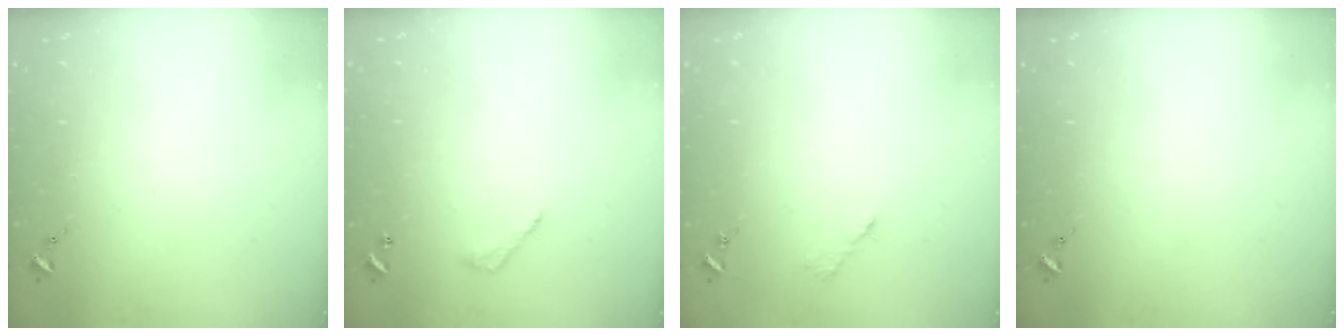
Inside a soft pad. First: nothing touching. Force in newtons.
{"total": 6.0, "press": 6.0, "slide": 0.6}
{"total": 2.6, "press": 2.6, "slide": 0.4}
{"total": 0.0}